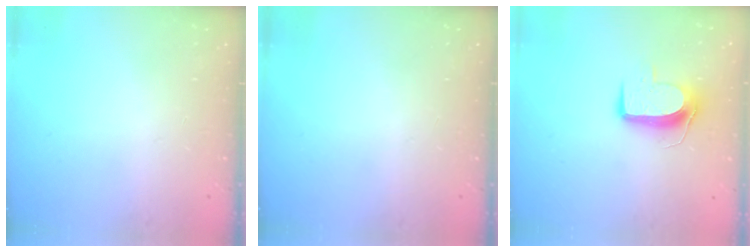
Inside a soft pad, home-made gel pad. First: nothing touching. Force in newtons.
{"total": 0.0}
{"total": 9.2, "press": 9.2, "slide": 0.2}